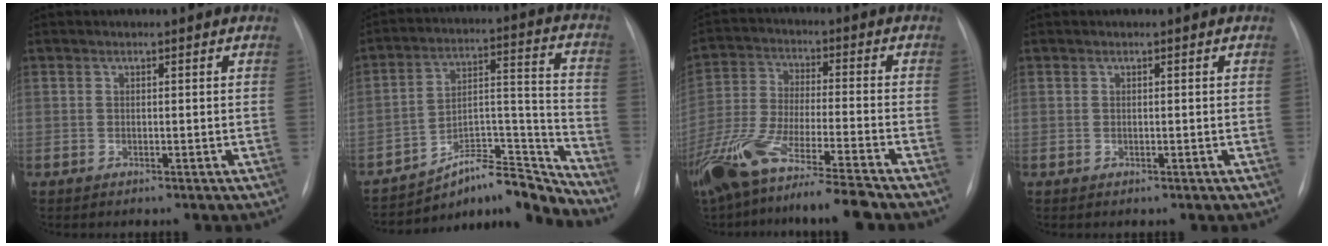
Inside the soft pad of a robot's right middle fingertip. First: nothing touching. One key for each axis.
{"total": 12.6, "fx": -12.1, "fy": 1.4, "fz": 3.4, "tx": -0.028, "ty": 0.069, "tz": -0.198}
{"total": 17.7, "fx": -13.9, "fy": 0.7, "fz": 11.0, "tx": -0.233, "ty": -0.051, "tz": -0.249}
{"total": 0.0}